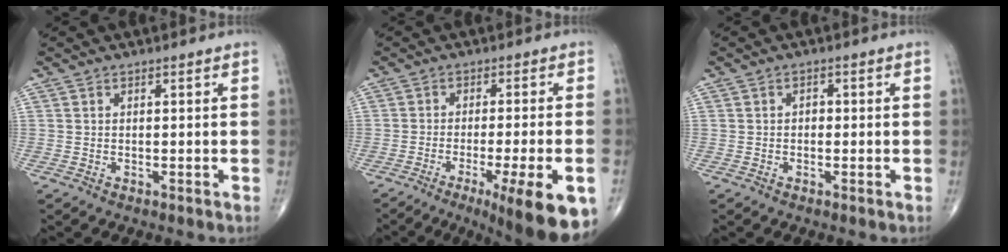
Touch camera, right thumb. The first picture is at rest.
{"total": 15.9, "force": [-8.0, 2.6, 13.5], "torque": [-0.141, 0.002, -0.114]}
{"total": 1.3, "force": [-0.2, 1.0, 0.8], "torque": [-0.001, 0.006, -0.007]}